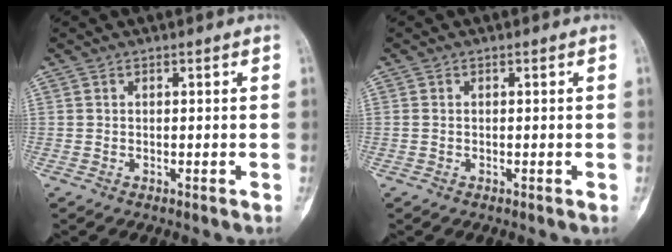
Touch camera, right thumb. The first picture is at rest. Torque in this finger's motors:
{"motor_torque": [-0.05, -0.17, 0.21, -0.03, -0.03]}